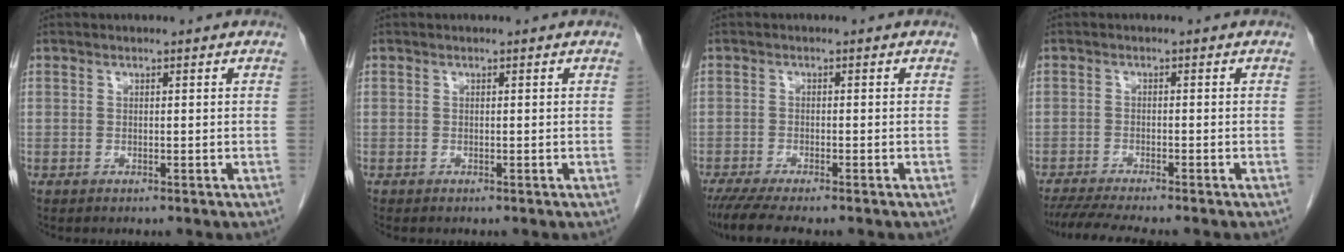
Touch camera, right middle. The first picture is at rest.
{"total": 0.0}
{"total": 6.6, "force": [-5.5, 0.5, 3.7], "torque": [-0.057, -0.016, -0.090]}
{"total": 7.5, "force": [-6.6, -0.1, 3.7], "torque": [-0.057, -0.016, -0.107]}